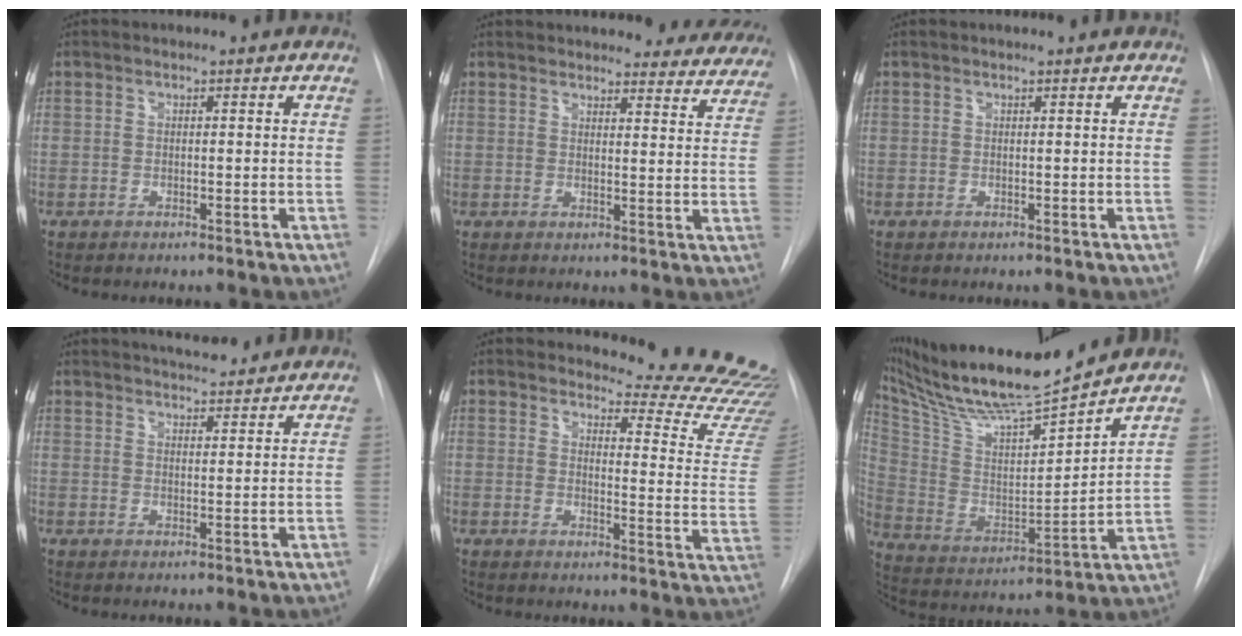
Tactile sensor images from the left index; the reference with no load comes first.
{"total": 22.5, "force": [21.0, 5.8, 5.5], "torque": [-0.072, -0.036, 0.237]}
{"total": 0.6, "force": [0.6, 0.0, 0.1], "torque": [-0.004, 0.002, 0.005]}
{"total": 7.8, "force": [7.2, 1.3, 2.5], "torque": [-0.040, 0.014, 0.101]}
{"total": 18.1, "force": [18.0, 0.9, 2.0], "torque": [-0.003, -0.160, 0.180]}
{"total": 19.4, "force": [17.4, 0.8, 8.5], "torque": [-0.161, -0.007, 0.303]}